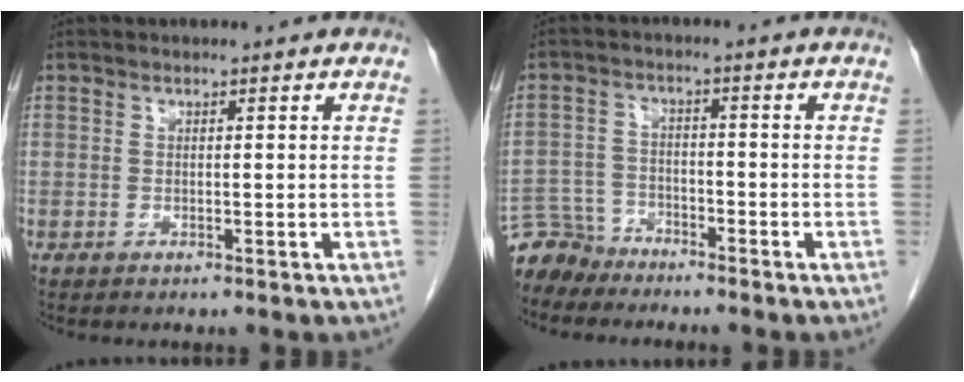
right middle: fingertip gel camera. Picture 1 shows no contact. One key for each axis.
{"total": 4.8, "fx": -4.5, "fy": 1.5, "fz": -0.7, "tx": 0.013, "ty": -0.002, "tz": -0.089}